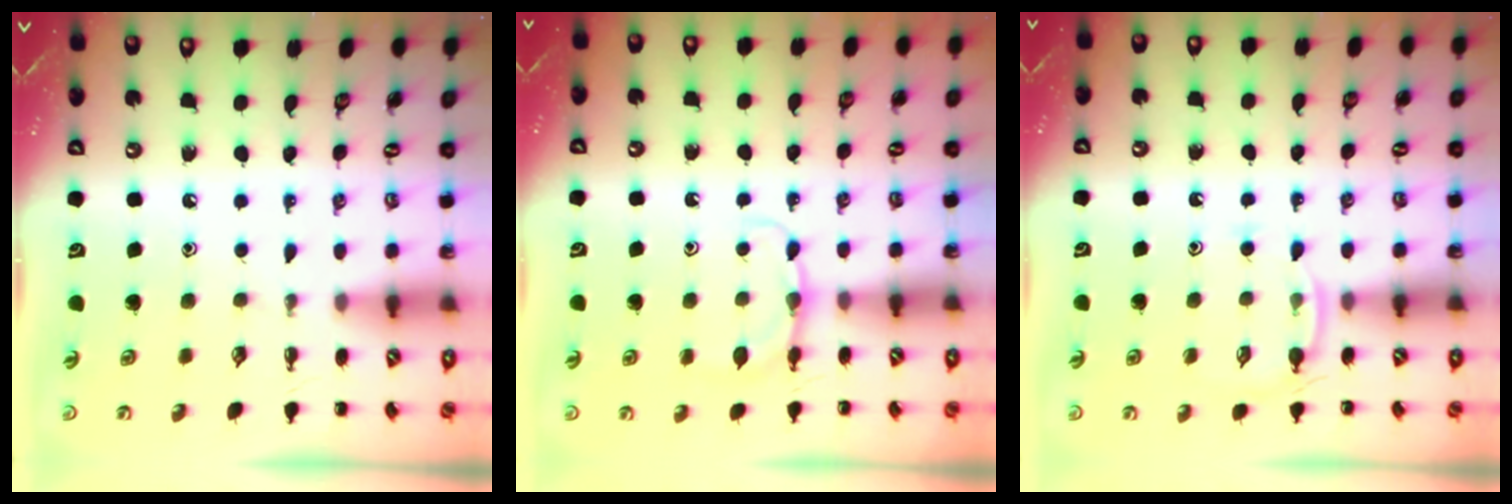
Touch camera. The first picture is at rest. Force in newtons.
{"total": 4.6, "press": 4.3, "slide": 1.5}
{"total": 4.8, "press": 4.6, "slide": 1.4}